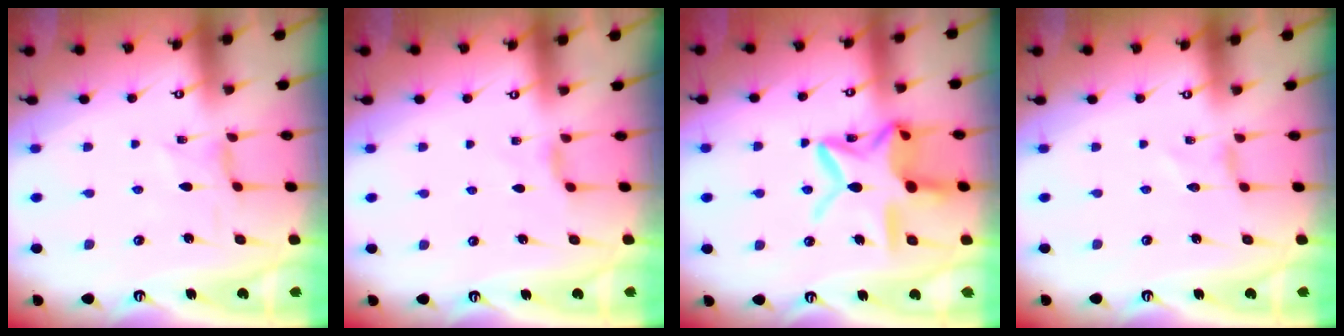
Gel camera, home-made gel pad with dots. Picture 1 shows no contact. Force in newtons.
{"total": 2.8, "press": 2.8, "slide": 0.6}
{"total": 17.4, "press": 17.4, "slide": 1.3}
{"total": 0.0}